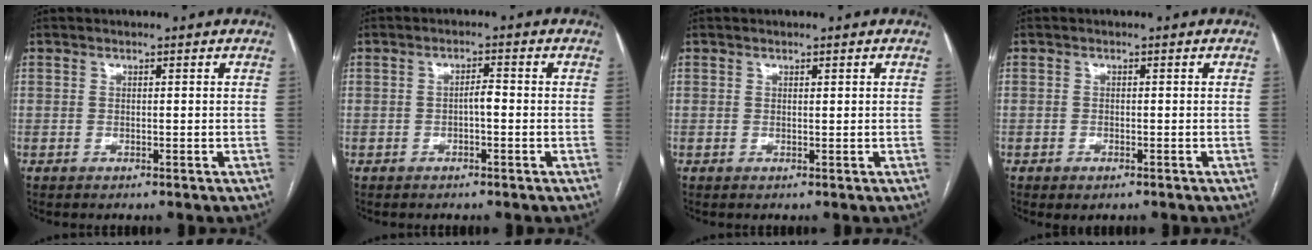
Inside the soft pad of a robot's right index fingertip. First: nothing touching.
{"total": 1.9, "force": [-0.5, 0.5, 1.8], "torque": [-0.027, 0.005, -0.010]}
{"total": 0.0}
{"total": 1.4, "force": [-0.9, 0.7, 0.9], "torque": [-0.012, 0.000, -0.006]}